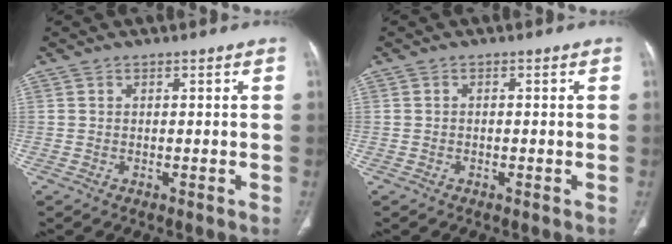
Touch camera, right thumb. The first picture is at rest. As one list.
[{"total": 0.0}]